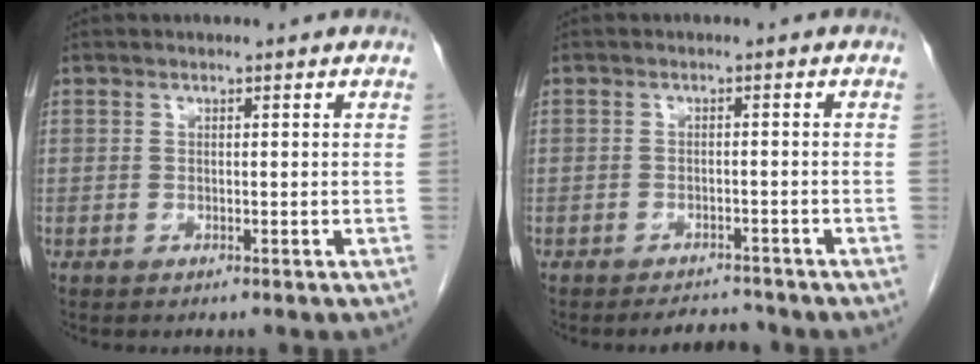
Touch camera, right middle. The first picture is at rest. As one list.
[{"total": 2.7, "force": [-2.6, 0.6, 0.2], "torque": [-0.002, -0.007, -0.036]}]